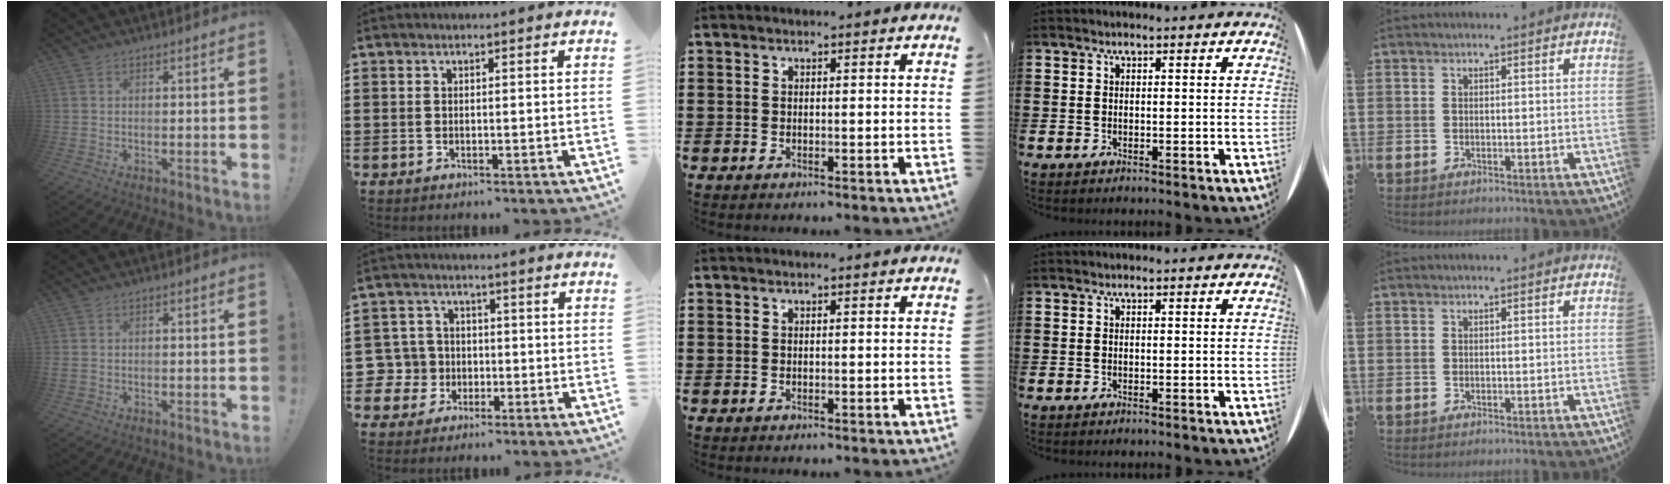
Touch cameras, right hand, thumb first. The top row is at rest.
{"thumb": {"total": 1.2, "force": [-0.7, 0.7, 0.7], "torque": [-0.013, 0.004, -0.011]}, "index": {"total": 5.6, "force": [-1.3, 5.3, 0.9], "torque": [-0.060, 0.005, -0.029]}}